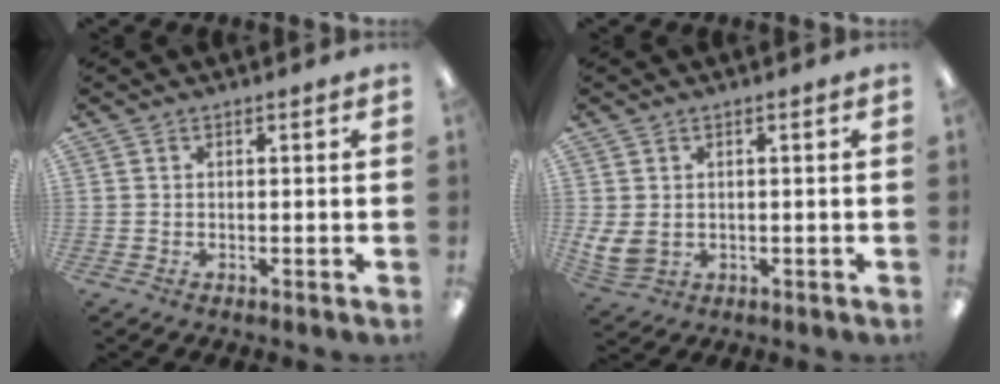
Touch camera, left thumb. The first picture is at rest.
{"total": 4.6, "force": [0.4, 3.5, 2.9], "torque": [-0.073, -0.005, 0.009]}